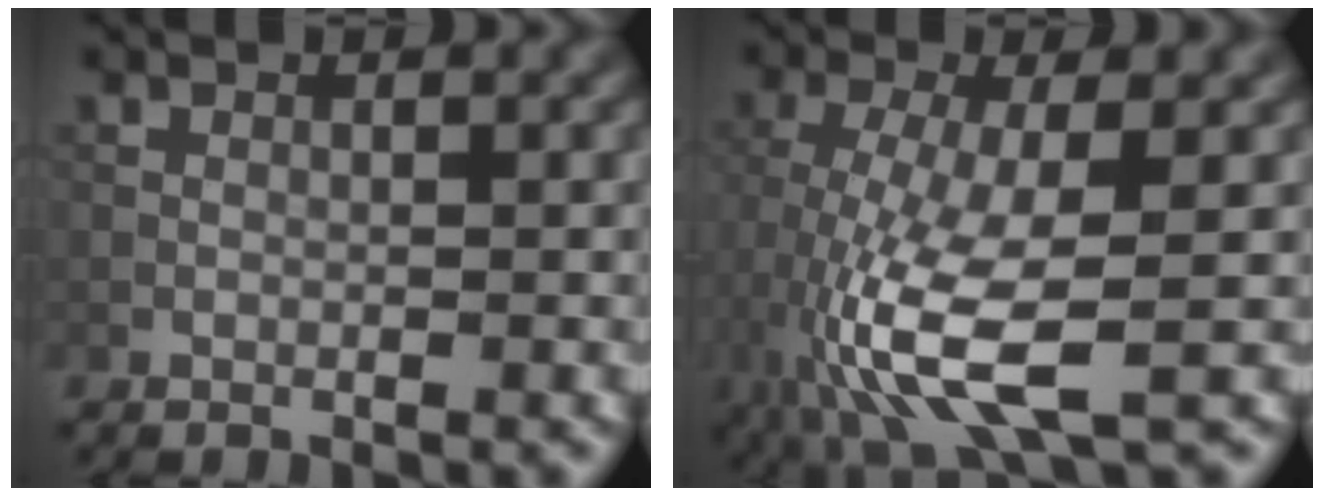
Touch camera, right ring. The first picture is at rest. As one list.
[{"total": 8.7, "force": [-3.4, 2.3, 7.6], "torque": [-0.172, -0.011, -0.065]}]